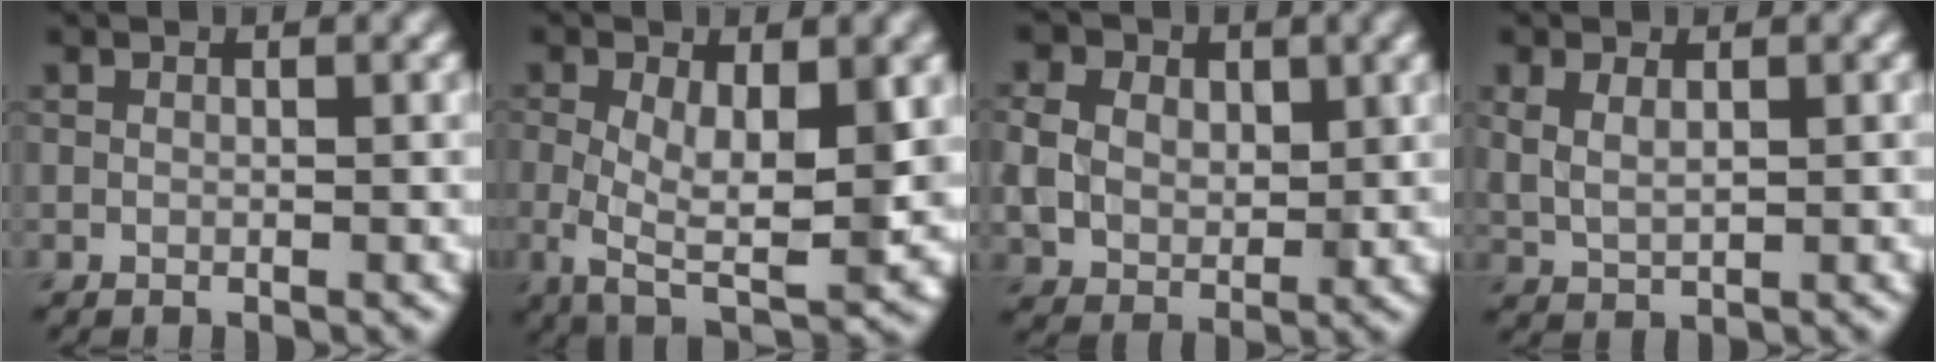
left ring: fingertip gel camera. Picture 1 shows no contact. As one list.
[{"total": 7.5, "force": [0.0, 3.1, 6.8], "torque": [-0.127, -0.008, -0.001]}, {"total": 6.3, "force": [1.6, 4.9, 3.5], "torque": [-0.092, 0.007, 0.020]}, {"total": 2.2, "force": [0.8, 1.2, 1.7], "torque": [-0.041, -0.002, 0.022]}]